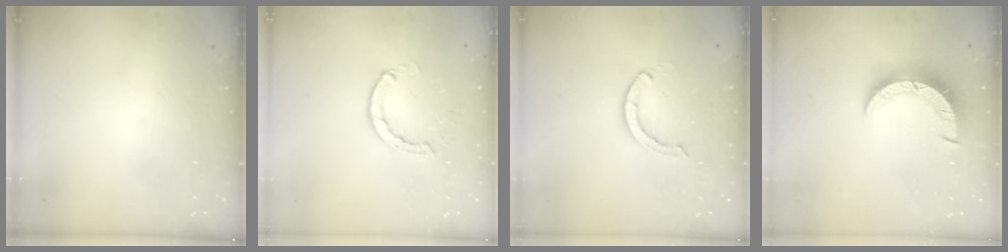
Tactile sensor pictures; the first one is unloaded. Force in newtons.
{"total": 3.2, "press": 3.1, "slide": 0.4}
{"total": 2.9, "press": 2.9, "slide": 0.1}
{"total": 8.3, "press": 8.3, "slide": 0.6}